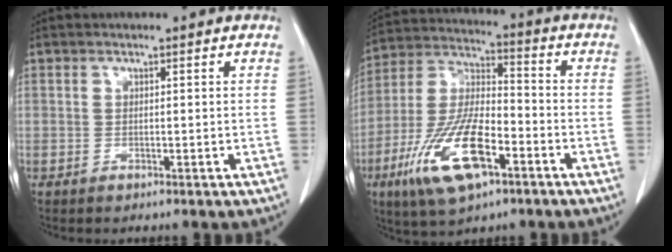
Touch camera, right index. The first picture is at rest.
{"total": 15.5, "force": [-6.9, 5.4, 12.8], "torque": [-0.265, -0.002, -0.123]}